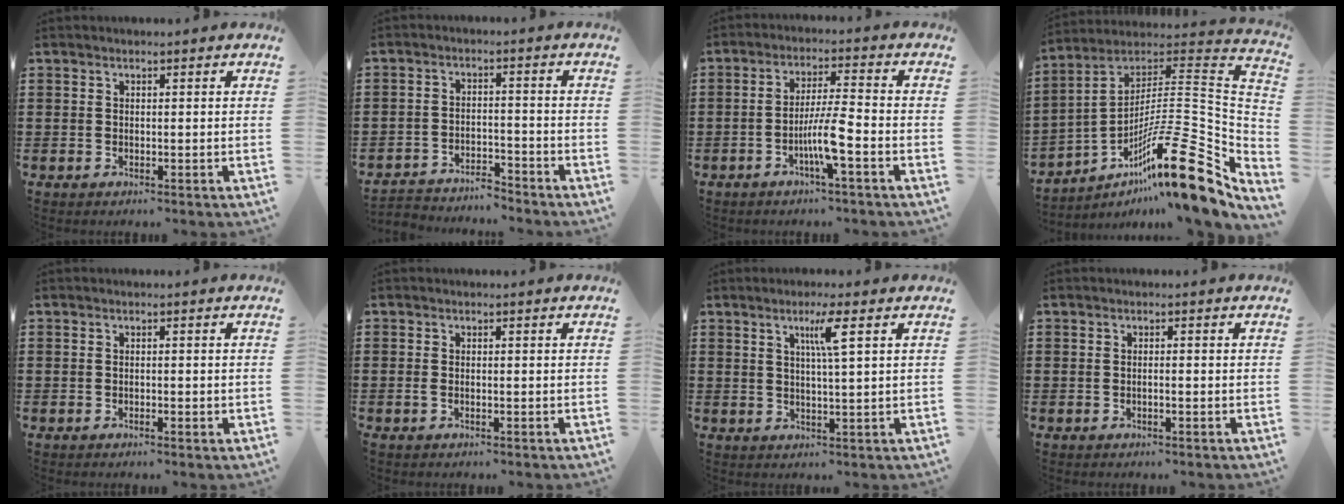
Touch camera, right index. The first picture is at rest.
{"total": 3.8, "force": [-3.8, 0.4, 0.0], "torque": [-0.008, 0.002, -0.080]}
{"total": 6.5, "force": [-2.8, 0.1, 5.9], "torque": [-0.112, -0.008, -0.055]}
{"total": 20.7, "force": [-10.3, 3.8, 17.5], "torque": [-0.280, 0.013, -0.179]}
{"total": 0.7, "force": [-0.2, 0.1, 0.6], "torque": [-0.012, -0.004, -0.003]}
{"total": 0.6, "force": [-0.3, 0.2, 0.5], "torque": [-0.011, -0.004, -0.005]}
{"total": 4.4, "force": [1.9, -0.3, 4.0], "torque": [-0.083, -0.002, 0.028]}
{"total": 0.8, "force": [-0.3, 0.0, 0.7], "torque": [-0.012, -0.003, -0.005]}